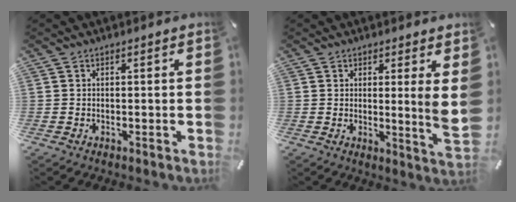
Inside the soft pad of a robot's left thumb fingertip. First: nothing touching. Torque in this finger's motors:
{"motor_torque": [0.45, -0.09, 0.27, 0.17, 0.04]}